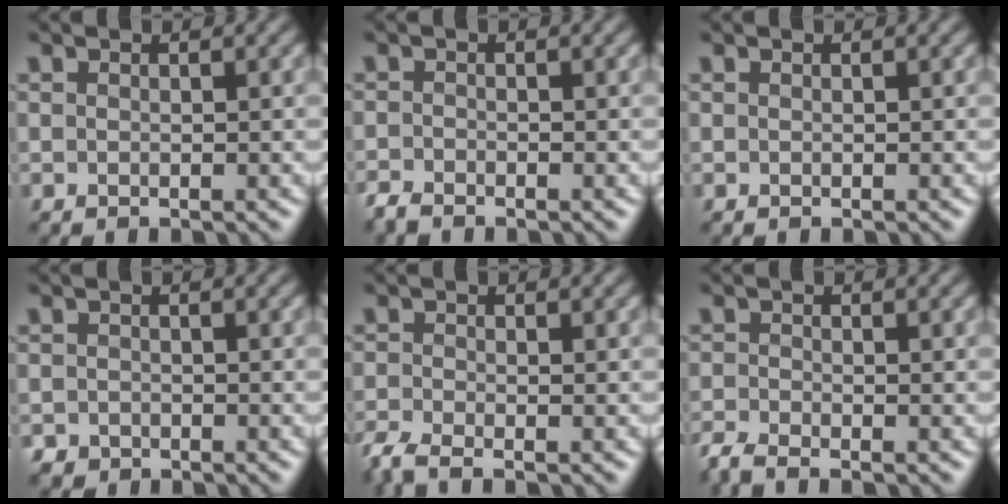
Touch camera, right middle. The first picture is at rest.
{"total": 1.7, "force": [-1.5, 0.6, 0.6], "torque": [-0.020, -0.003, -0.036]}
{"total": 0.0}
{"total": 0.9, "force": [-0.6, 0.5, -0.3], "torque": [0.009, -0.001, -0.012]}
{"total": 3.6, "force": [-2.6, 1.3, 2.1], "torque": [-0.059, -0.007, -0.064]}
{"total": 3.1, "force": [-2.4, 1.1, 1.6], "torque": [-0.045, -0.006, -0.058]}